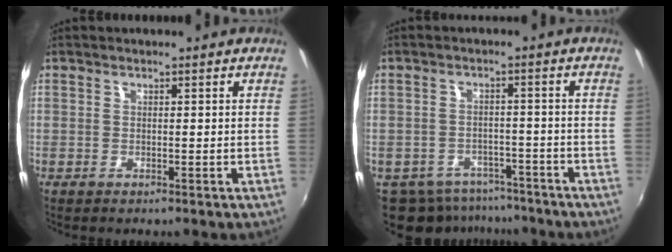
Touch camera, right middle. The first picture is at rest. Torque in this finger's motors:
{"motor_torque": [0.15, -0.39, -0.02, 0.01]}